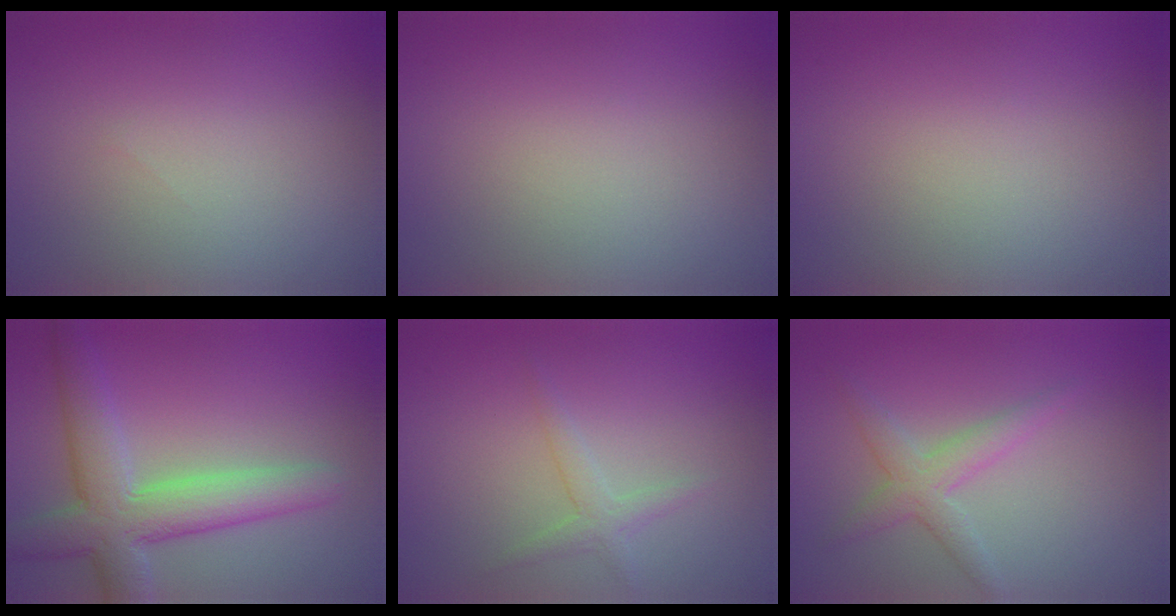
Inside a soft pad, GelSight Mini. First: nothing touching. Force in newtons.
{"total": 0.0}
{"total": 0.0}
{"total": 6.8, "press": 6.8, "slide": 0.5}
{"total": 1.7, "press": 1.7, "slide": 0.1}
{"total": 2.7, "press": 2.7, "slide": 0.1}